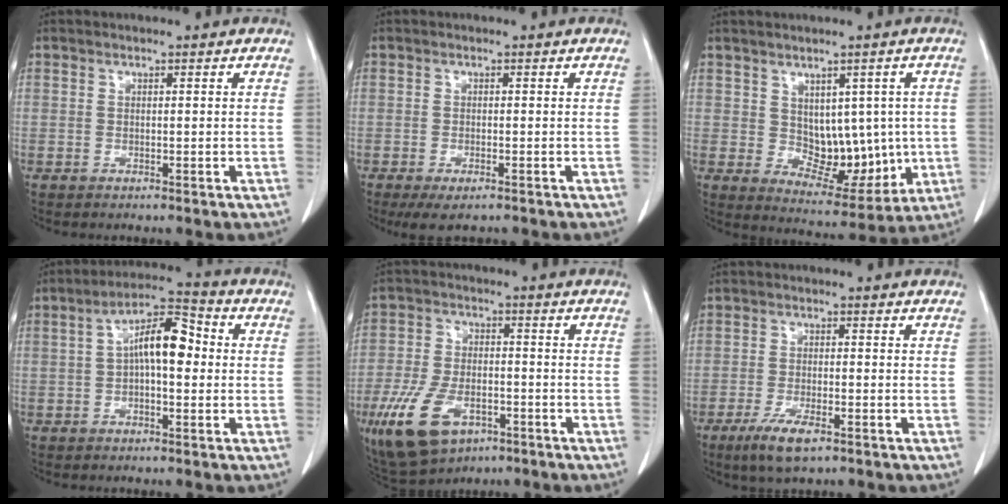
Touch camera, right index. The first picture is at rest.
{"total": 4.4, "force": [-3.1, 1.3, 2.7], "torque": [-0.045, -0.011, -0.044]}
{"total": 9.3, "force": [0.4, 5.9, 7.2], "torque": [-0.083, 0.006, 0.029]}
{"total": 8.9, "force": [0.6, 3.1, 8.4], "torque": [-0.153, 0.032, 0.004]}
{"total": 12.1, "force": [-5.8, 6.7, 8.3], "torque": [-0.177, -0.007, -0.092]}
{"total": 5.7, "force": [-3.4, 1.4, 4.3], "torque": [-0.088, -0.011, -0.055]}